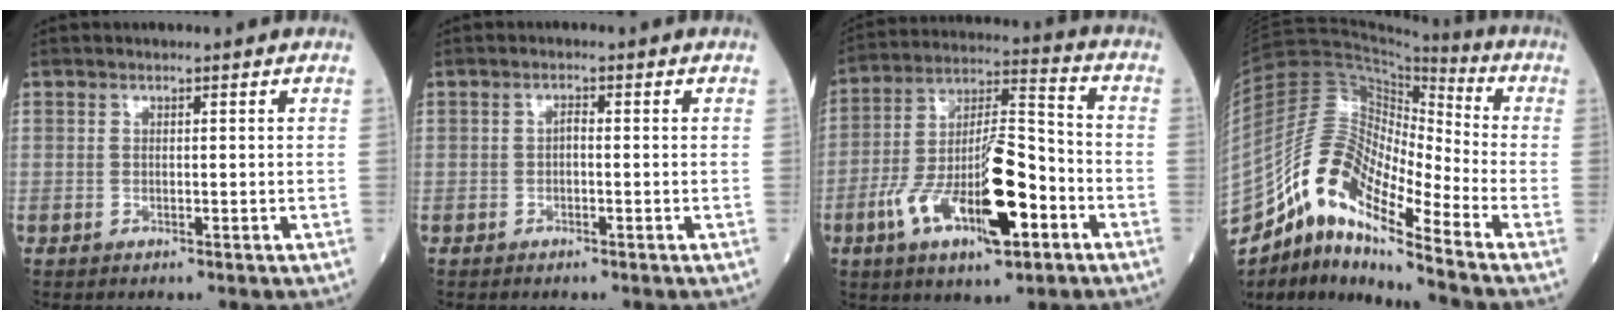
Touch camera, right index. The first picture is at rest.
{"total": 0.9, "force": [-0.3, 0.3, 0.8], "torque": [-0.013, 0.004, -0.008]}
{"total": 17.8, "force": [-6.6, 4.9, 15.8], "torque": [-0.301, 0.003, -0.107]}
{"total": 16.8, "force": [-12.1, 2.8, 11.3], "torque": [-0.219, 0.020, -0.220]}